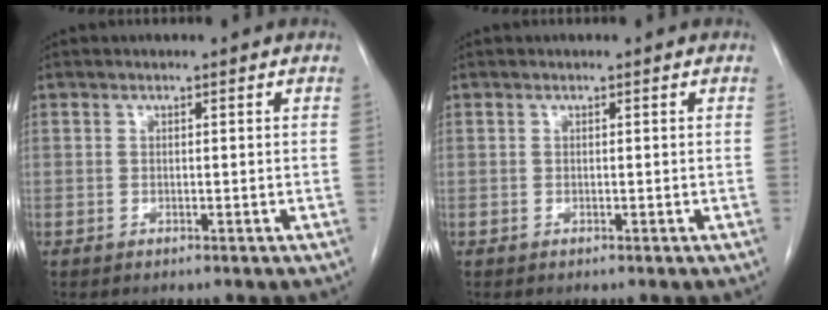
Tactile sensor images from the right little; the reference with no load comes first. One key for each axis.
{"total": 0.0}